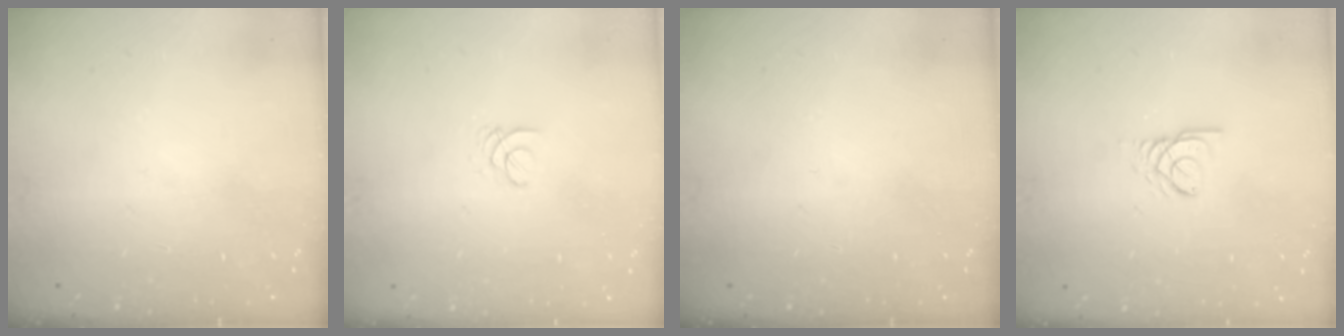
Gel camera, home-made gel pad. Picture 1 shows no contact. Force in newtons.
{"total": 1.0, "press": 1.0, "slide": 0.1}
{"total": 0.0}
{"total": 2.4, "press": 2.4, "slide": 0.1}